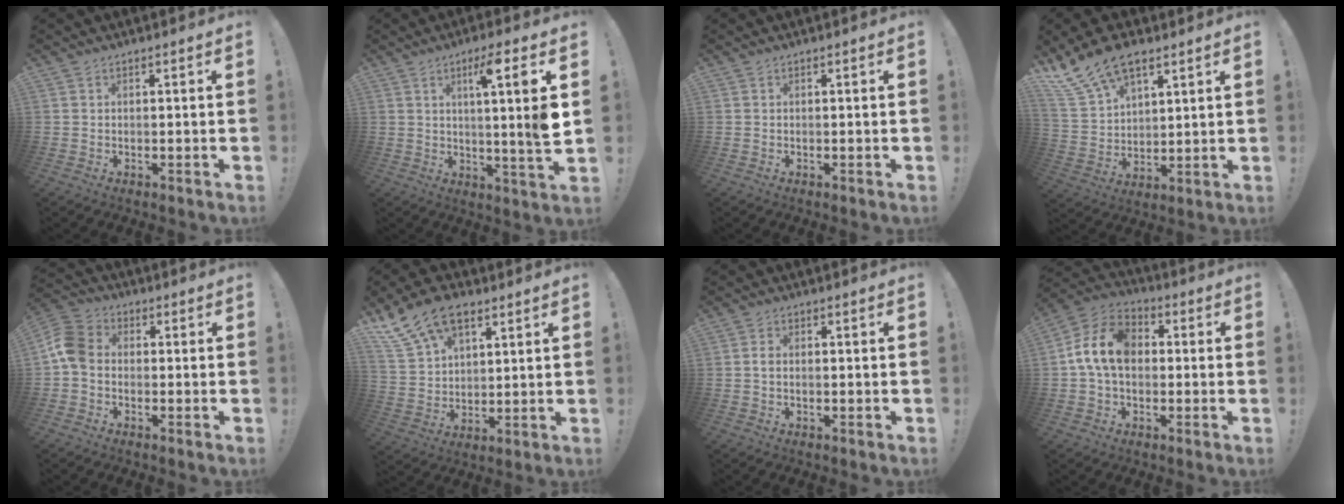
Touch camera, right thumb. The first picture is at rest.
{"total": 11.1, "force": [2.4, -0.7, 10.8], "torque": [-0.164, -0.008, 0.020]}
{"total": 0.0}
{"total": 13.7, "force": [9.7, 6.7, 6.9], "torque": [-0.126, -0.057, 0.184]}
{"total": 8.7, "force": [-1.2, 6.5, 5.7], "torque": [-0.122, 0.019, -0.015]}
{"total": 14.1, "force": [8.9, 8.0, 7.5], "torque": [-0.134, -0.044, 0.169]}
{"total": 1.2, "force": [-0.2, 0.6, 1.1], "torque": [-0.020, 0.004, -0.003]}
{"total": 13.3, "force": [1.0, 9.4, 9.3], "torque": [-0.179, 0.022, 0.023]}